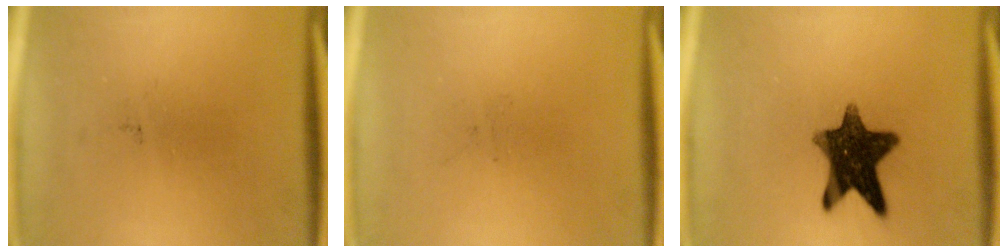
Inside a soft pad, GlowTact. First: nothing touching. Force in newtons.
{"total": 0.0}
{"total": 11.9}